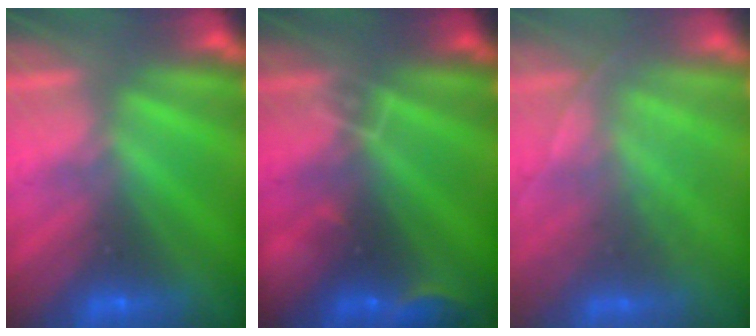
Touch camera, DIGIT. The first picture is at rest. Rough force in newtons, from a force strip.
{"total": 2.9}
{"total": 1.9}